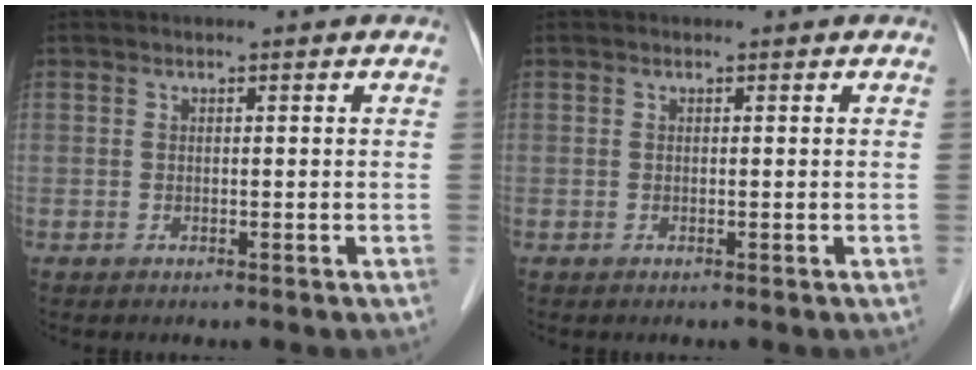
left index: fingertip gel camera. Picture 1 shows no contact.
{"total": 0.0}